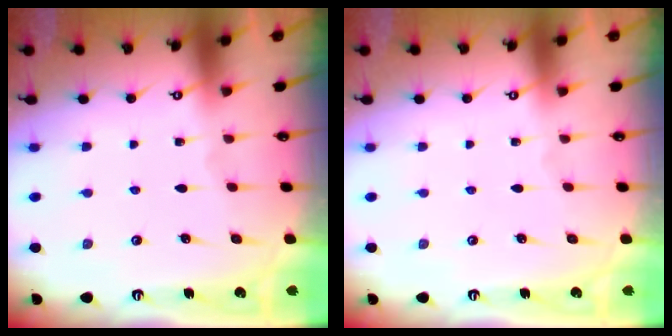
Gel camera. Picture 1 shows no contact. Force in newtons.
{"total": 0.0}